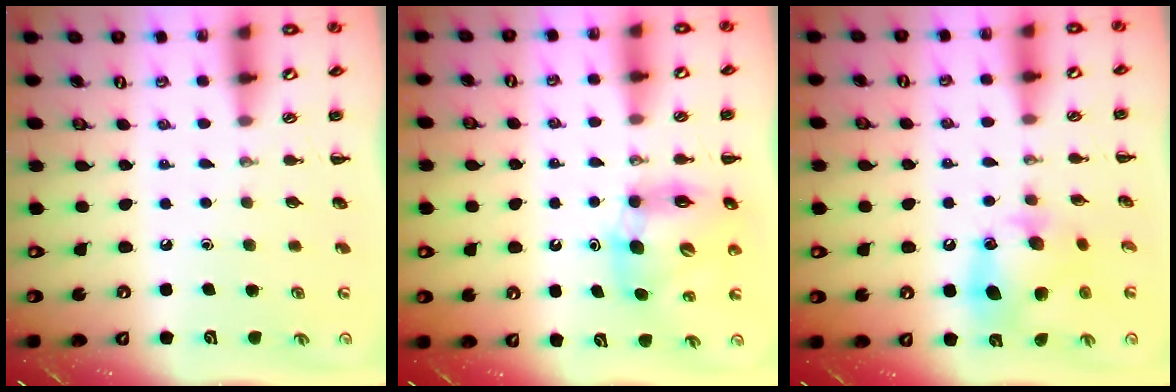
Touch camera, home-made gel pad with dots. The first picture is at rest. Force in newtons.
{"total": 9.3, "press": 9.0, "slide": 2.2}
{"total": 12.7, "press": 12.6, "slide": 1.8}